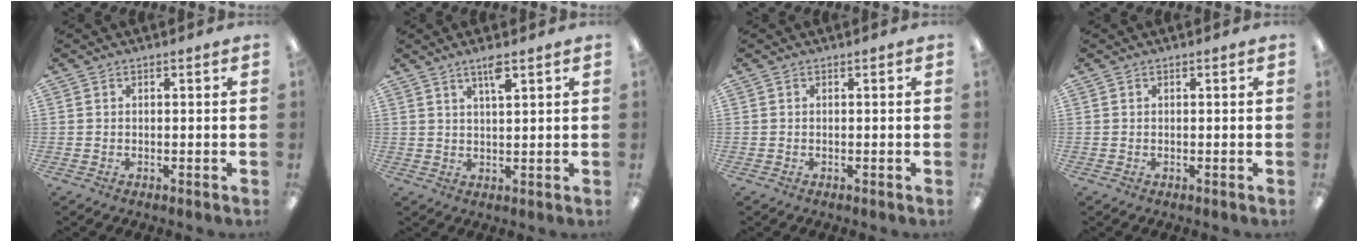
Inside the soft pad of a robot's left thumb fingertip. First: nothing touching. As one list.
[{"total": 4.4, "force": [3.0, 0.7, 3.1], "torque": [-0.061, -0.004, 0.050]}, {"total": 0.0}, {"total": 0.0}]